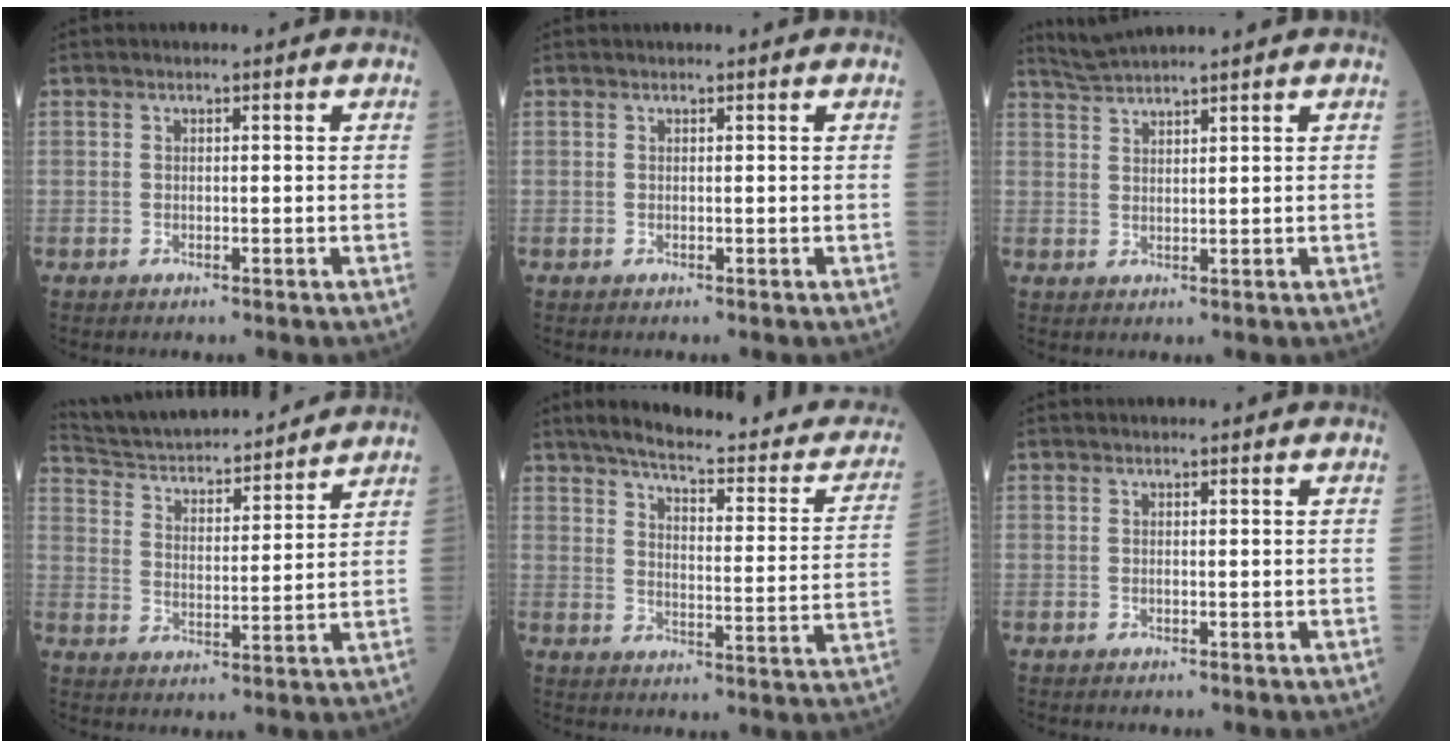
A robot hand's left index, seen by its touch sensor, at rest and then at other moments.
{"total": 0.0}
{"total": 3.2, "force": [2.9, -1.2, 0.6], "torque": [-0.017, 0.009, 0.062]}
{"total": 18.2, "force": [16.9, 2.7, 6.1], "torque": [-0.102, 0.012, 0.260]}
{"total": 20.9, "force": [17.6, 4.2, 10.4], "torque": [-0.129, -0.024, 0.207]}
{"total": 0.0}